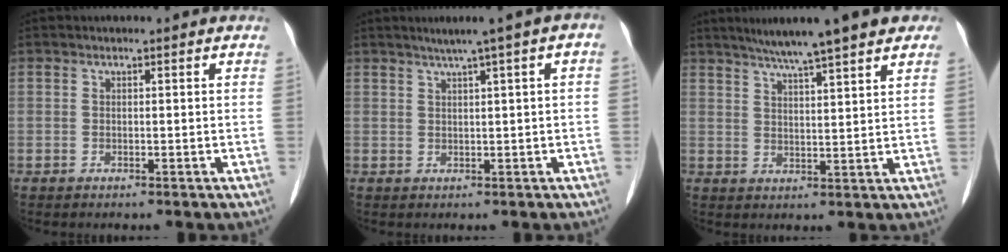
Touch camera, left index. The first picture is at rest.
{"total": 5.2, "force": [2.1, 0.0, 4.8], "torque": [-0.069, 0.021, 0.031]}
{"total": 12.1, "force": [9.6, 1.1, 7.3], "torque": [-0.105, 0.029, 0.127]}